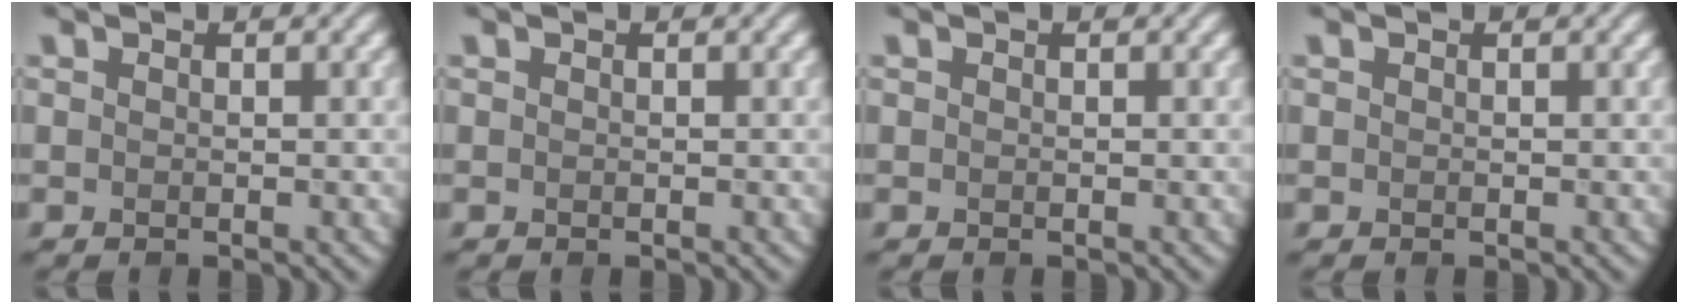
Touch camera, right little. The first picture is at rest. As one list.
[{"total": 0.0}, {"total": 0.0}, {"total": 0.0}]